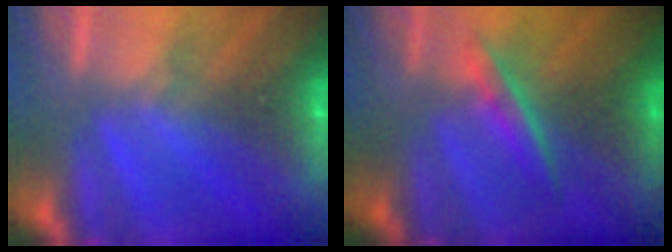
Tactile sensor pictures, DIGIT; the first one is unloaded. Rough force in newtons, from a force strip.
{"total": 1.6}